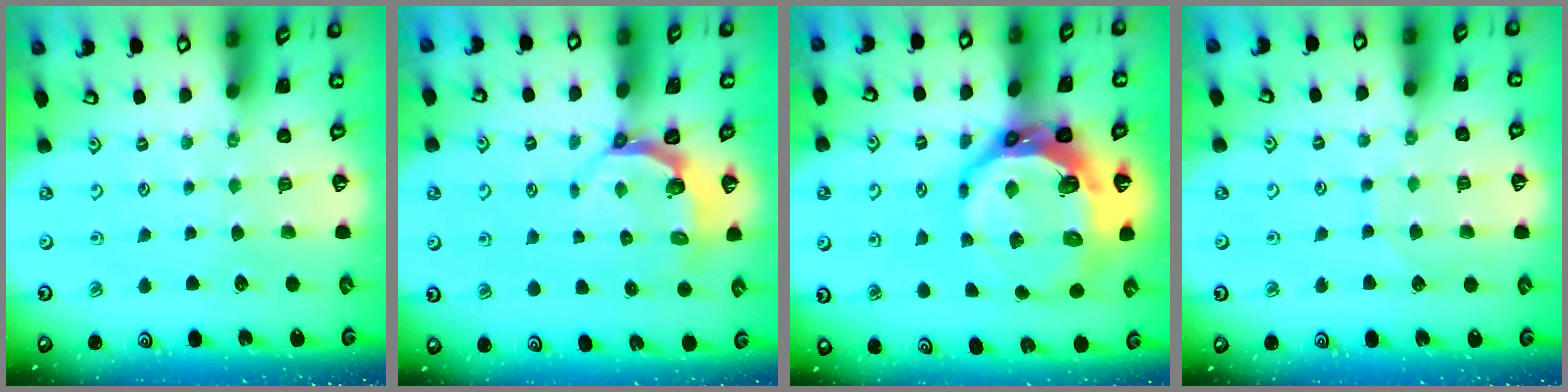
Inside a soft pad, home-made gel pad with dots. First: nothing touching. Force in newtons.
{"total": 4.7, "press": 3.7, "slide": 2.8}
{"total": 16.9, "press": 16.1, "slide": 5.3}
{"total": 5.9, "press": 5.9, "slide": 0.5}